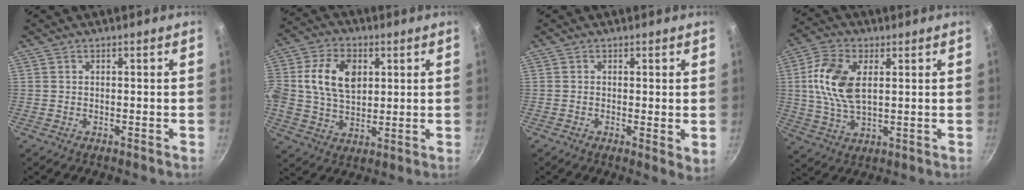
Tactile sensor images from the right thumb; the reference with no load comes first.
{"total": 13.2, "force": [2.9, 9.2, 9.1], "torque": [-0.155, 0.007, 0.047]}
{"total": 2.9, "force": [0.2, 1.0, 2.7], "torque": [-0.038, -0.010, 0.001]}
{"total": 11.9, "force": [2.3, 6.6, 9.6], "torque": [-0.186, 0.004, 0.041]}